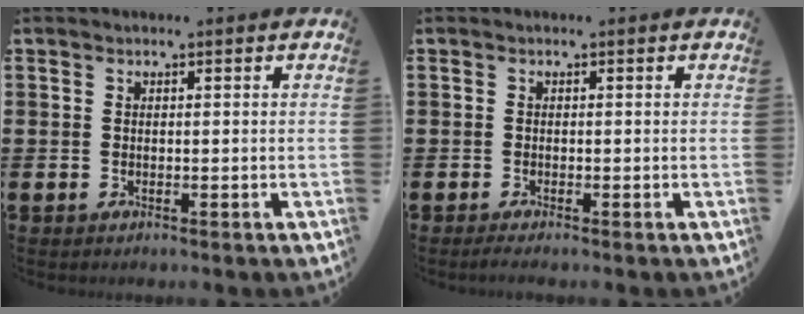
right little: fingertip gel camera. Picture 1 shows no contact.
{"total": 0.7, "force": [-0.4, 0.1, 0.6], "torque": [-0.009, -0.002, -0.007]}